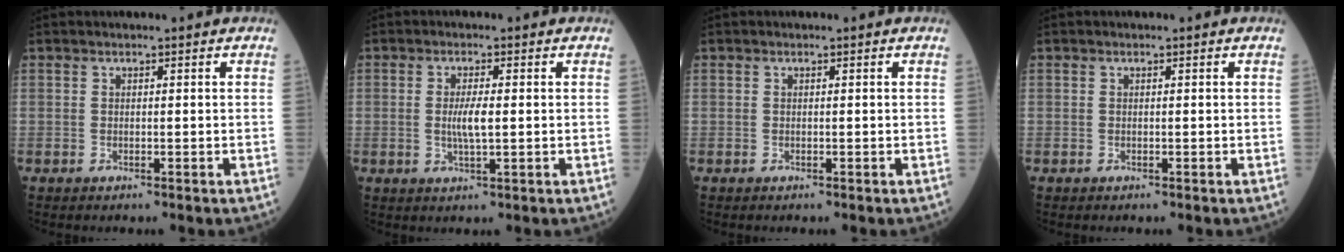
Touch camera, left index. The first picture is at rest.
{"total": 3.3, "force": [-0.8, 0.4, 3.1], "torque": [-0.060, -0.008, -0.017]}
{"total": 0.0}
{"total": 0.0}